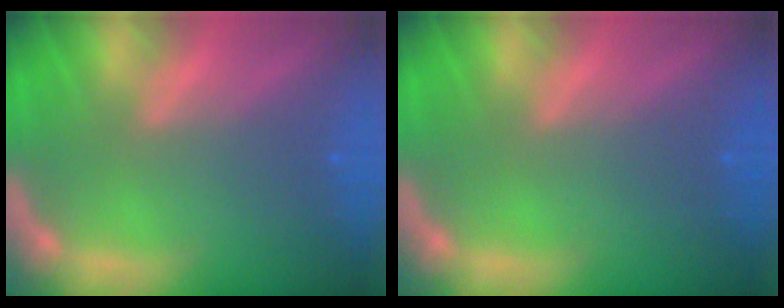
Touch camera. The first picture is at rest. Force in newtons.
{"total": 0.0}